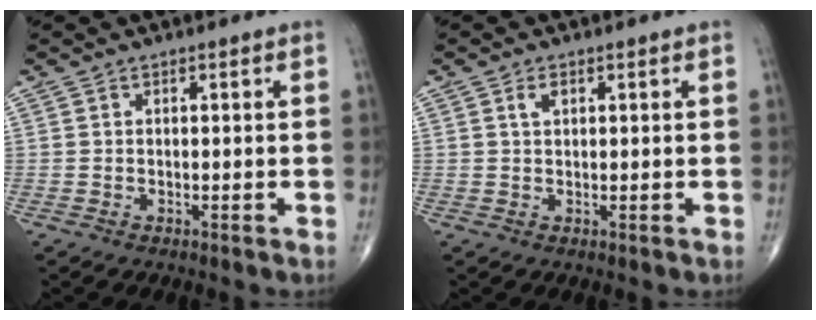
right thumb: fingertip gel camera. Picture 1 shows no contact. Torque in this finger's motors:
{"motor_torque": [-0.12, 0.24, 0.09, 0.11, -0.01]}